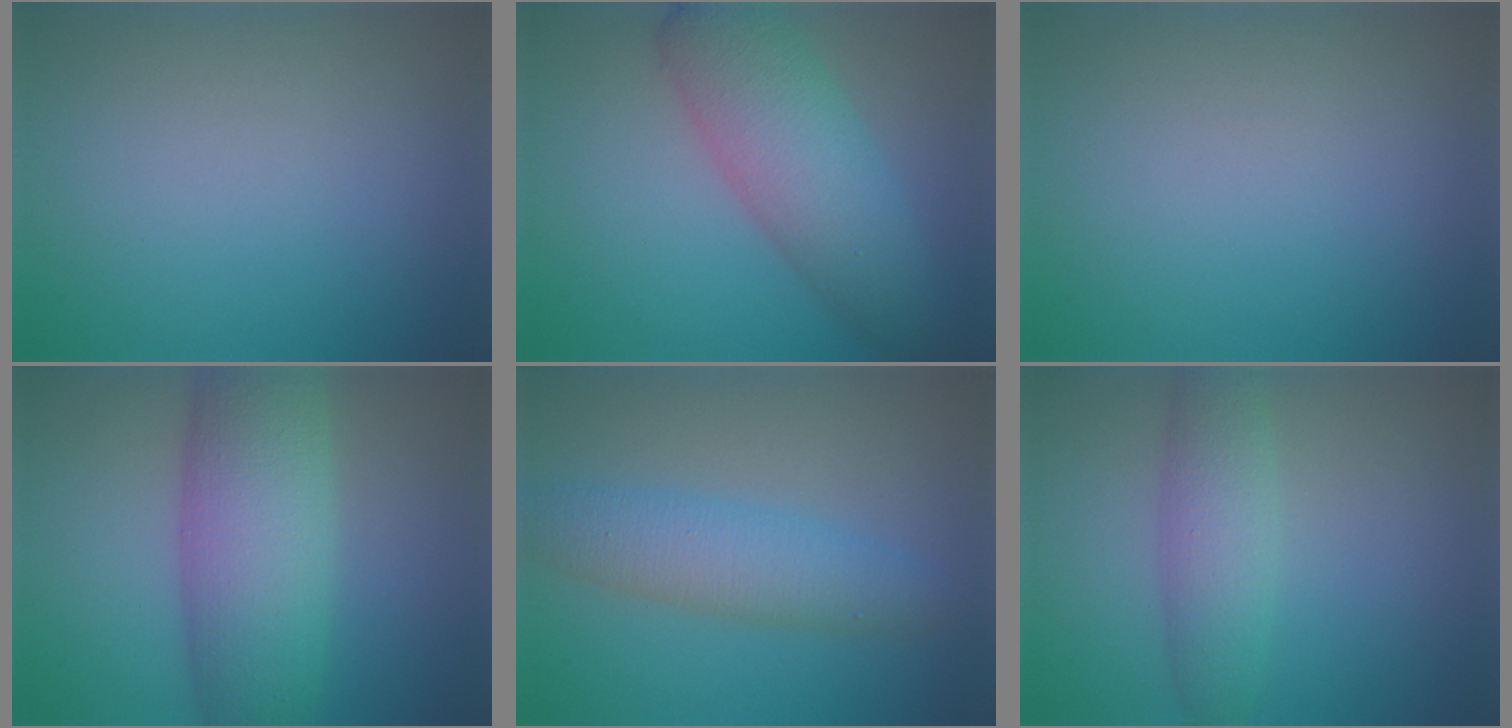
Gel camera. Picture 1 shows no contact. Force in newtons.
{"total": 7.3, "press": 7.3, "slide": 0.3}
{"total": 0.0}
{"total": 9.4, "press": 9.4, "slide": 0.1}
{"total": 4.3, "press": 4.3, "slide": 0.1}
{"total": 4.0, "press": 4.0, "slide": 0.0}